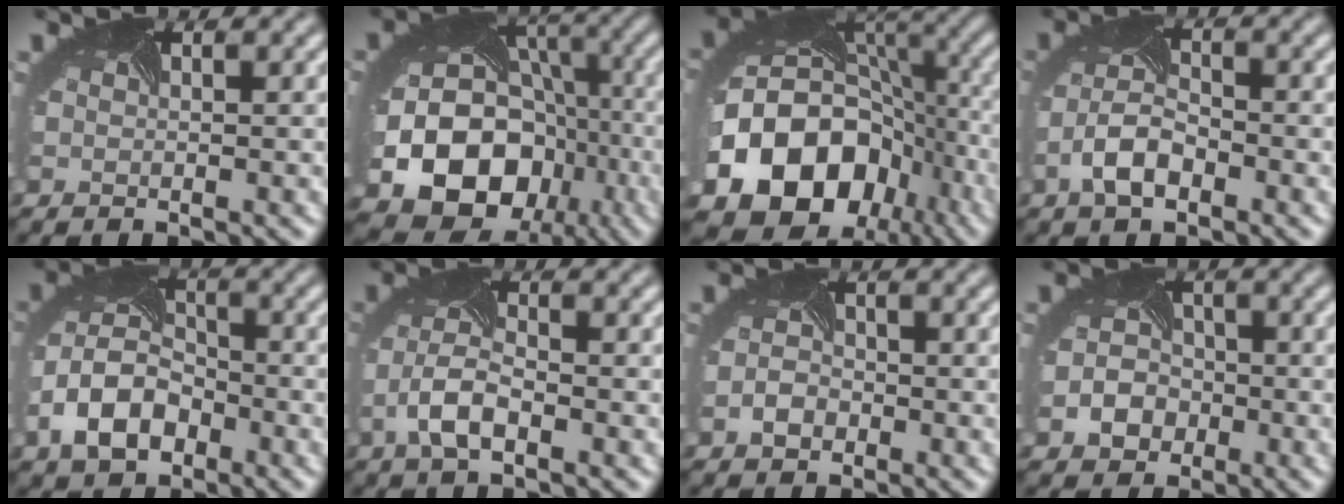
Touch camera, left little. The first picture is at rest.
{"total": 19.5, "force": [-6.2, 16.0, 9.2], "torque": [-0.183, -0.058, -0.090]}
{"total": 16.4, "force": [-5.4, 12.7, 8.8], "torque": [-0.183, -0.046, -0.072]}
{"total": 3.7, "force": [-1.8, 1.8, 2.7], "torque": [-0.062, -0.001, -0.040]}
{"total": 6.0, "force": [-2.8, 4.0, 3.5], "torque": [-0.077, -0.005, -0.055]}
{"total": 3.8, "force": [-1.6, 1.6, 3.0], "torque": [-0.073, -0.001, -0.036]}
{"total": 1.8, "force": [-0.9, 1.3, 0.8], "torque": [-0.017, -0.004, -0.020]}
{"total": 3.3, "force": [-1.4, 2.7, 1.3], "torque": [-0.016, -0.002, -0.027]}